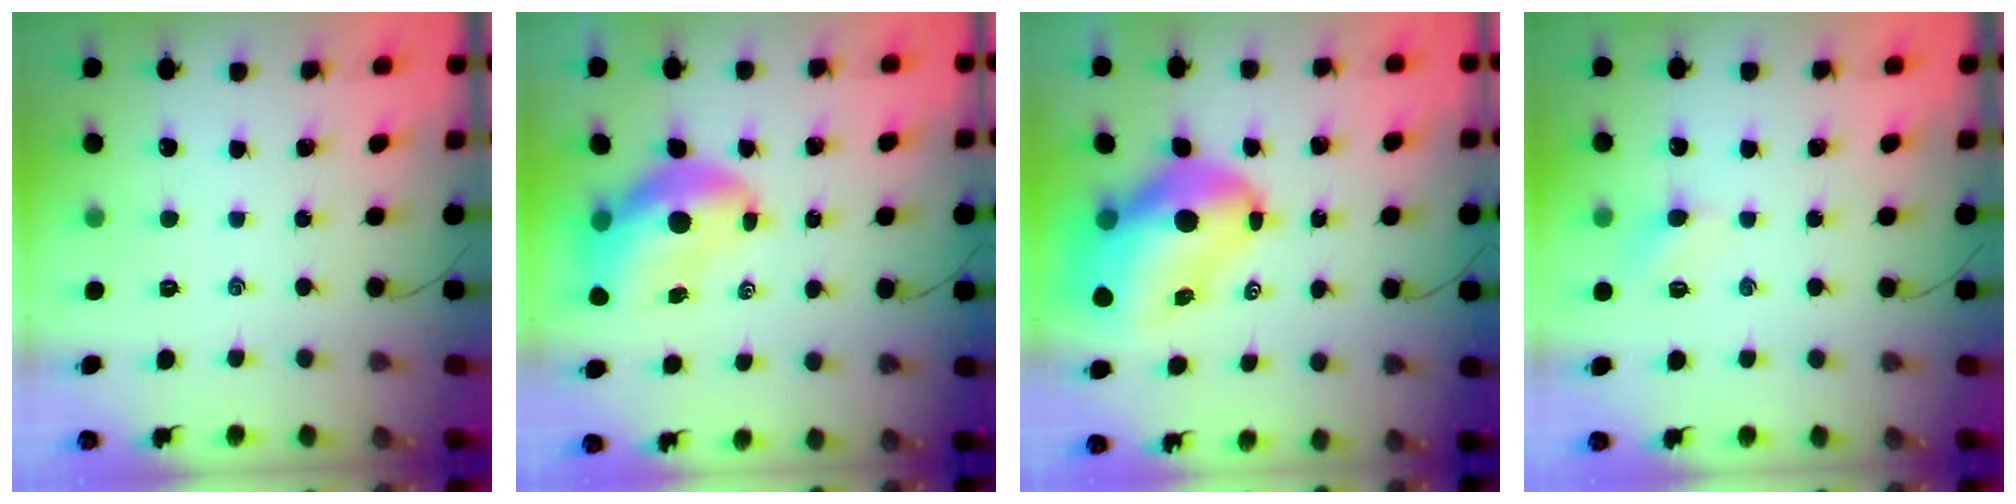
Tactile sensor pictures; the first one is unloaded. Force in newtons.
{"total": 10.4, "press": 9.9, "slide": 3.0}
{"total": 15.1, "press": 14.4, "slide": 4.7}
{"total": 4.1, "press": 3.9, "slide": 1.1}